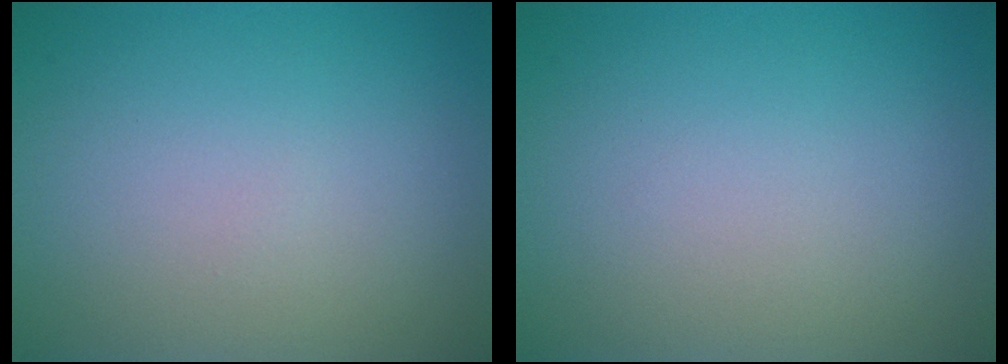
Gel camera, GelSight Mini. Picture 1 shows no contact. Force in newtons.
{"total": 0.0}